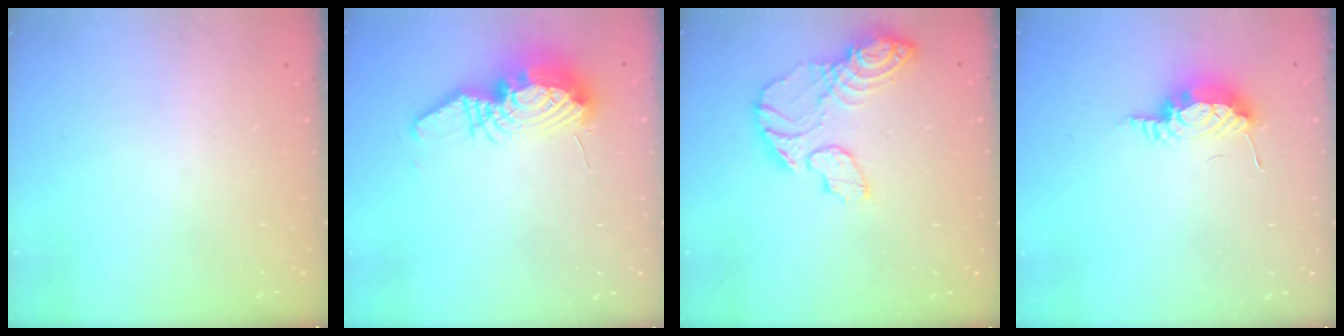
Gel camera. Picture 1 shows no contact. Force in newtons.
{"total": 13.3, "press": 13.2, "slide": 1.7}
{"total": 12.6, "press": 12.6, "slide": 0.9}
{"total": 8.3, "press": 8.3, "slide": 0.9}